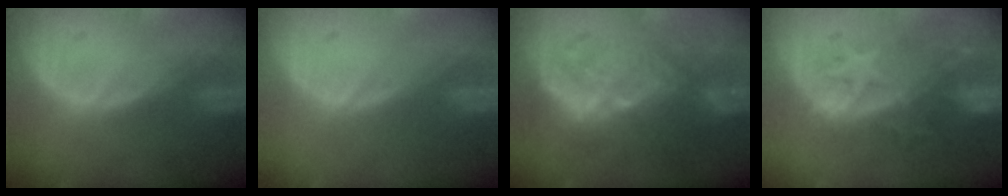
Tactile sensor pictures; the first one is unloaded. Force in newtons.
{"total": 0.0}
{"total": 8.7, "press": 8.2, "slide": 2.9}
{"total": 9.9, "press": 8.7, "slide": 4.7}